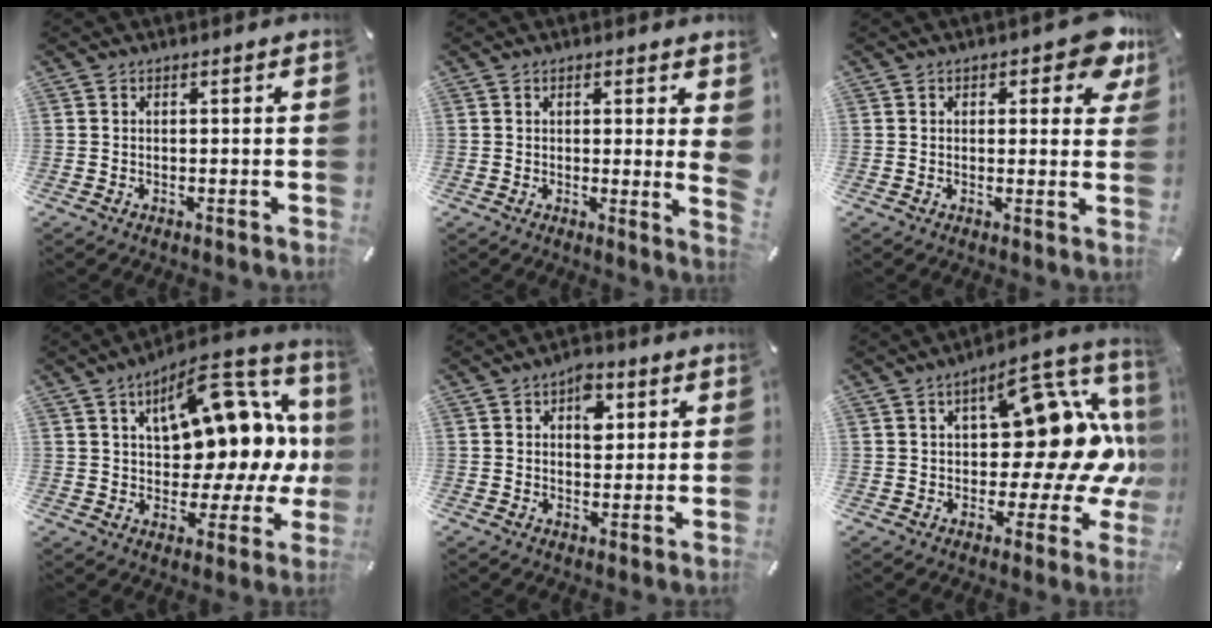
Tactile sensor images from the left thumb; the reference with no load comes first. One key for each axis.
{"total": 4.5, "fx": 1.1, "fy": 0.3, "fz": 4.3, "tx": -0.055, "ty": -0.025, "tz": 0.017}
{"total": 6.7, "fx": 3.7, "fy": 3.4, "fz": 4.3, "tx": -0.038, "ty": -0.017, "tz": 0.057}
{"total": 19.8, "fx": 6.2, "fy": 10.9, "fz": 15.4, "tx": -0.202, "ty": -0.054, "tz": 0.104}
{"total": 5.6, "fx": 2.2, "fy": 3.7, "fz": 3.6, "tx": -0.029, "ty": -0.009, "tz": 0.030}
{"total": 23.9, "fx": 3.6, "fy": 13.4, "fz": 19.5, "tx": -0.239, "ty": -0.034, "tz": 0.064}